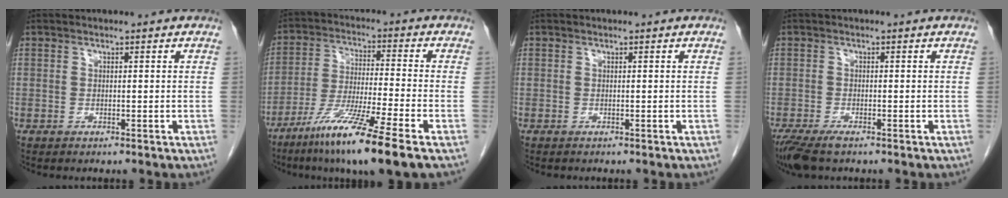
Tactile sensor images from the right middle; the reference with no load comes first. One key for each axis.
{"total": 13.0, "fx": -8.2, "fy": -1.1, "fz": 10.0, "tx": -0.195, "ty": -0.047, "tz": -0.151}
{"total": 0.0}
{"total": 4.9, "fx": -3.6, "fy": 1.2, "fz": 3.1, "tx": -0.061, "ty": -0.013, "tz": -0.063}